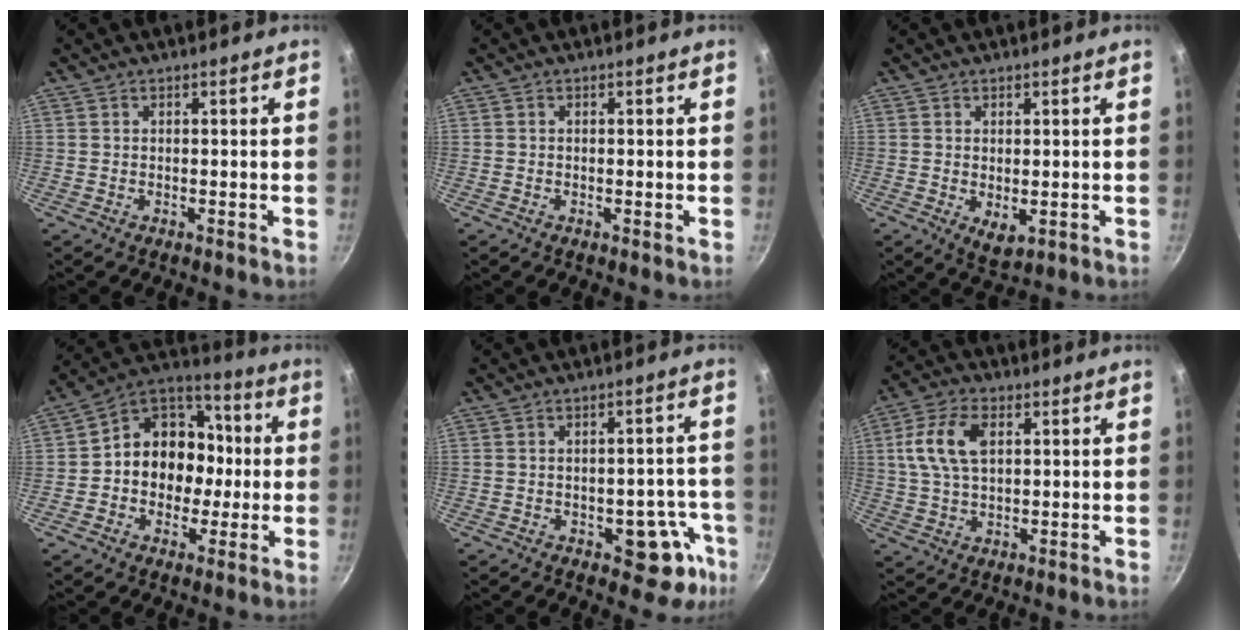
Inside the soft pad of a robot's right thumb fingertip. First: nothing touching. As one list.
[{"total": 0.0}, {"total": 3.7, "force": [-0.2, 2.1, 3.0], "torque": [-0.044, -0.016, 0.003]}, {"total": 15.3, "force": [-0.9, 12.8, 8.4], "torque": [-0.083, 0.042, -0.032]}, {"total": 9.4, "force": [-3.9, 5.5, 6.6], "torque": [-0.014, 0.026, -0.042]}, {"total": 10.0, "force": [2.4, 5.9, 7.7], "torque": [-0.144, 0.011, 0.040]}]